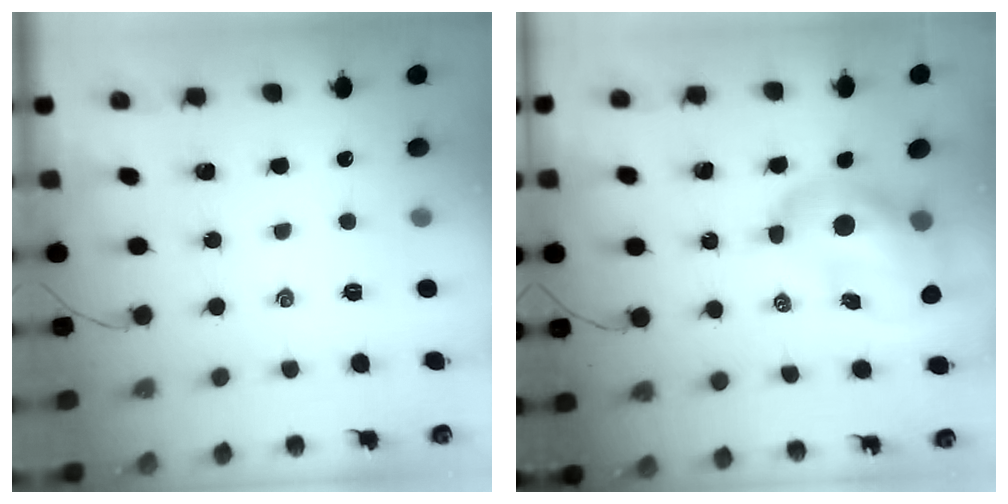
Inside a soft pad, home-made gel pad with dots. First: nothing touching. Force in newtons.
{"total": 10.4, "press": 10.0, "slide": 3.1}